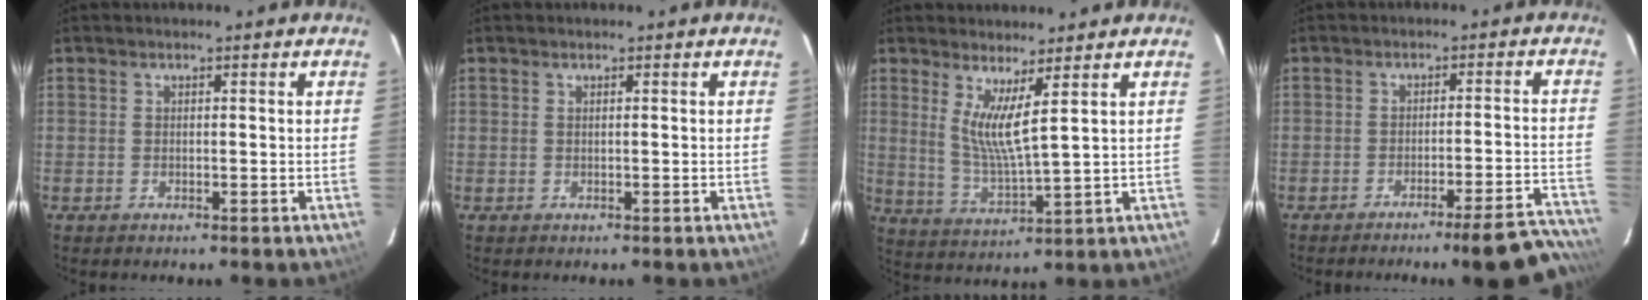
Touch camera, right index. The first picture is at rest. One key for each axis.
{"total": 0.0}
{"total": 6.8, "fx": 3.6, "fy": 0.0, "fz": 5.8, "tx": -0.111, "ty": -0.019, "tz": 0.070}
{"total": 13.8, "fx": -12.8, "fy": -0.1, "fz": 5.3, "tx": -0.044, "ty": 0.016, "tz": -0.163}